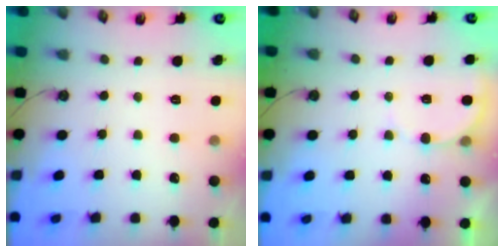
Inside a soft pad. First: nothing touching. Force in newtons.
{"total": 4.6, "press": 4.5, "slide": 0.4}